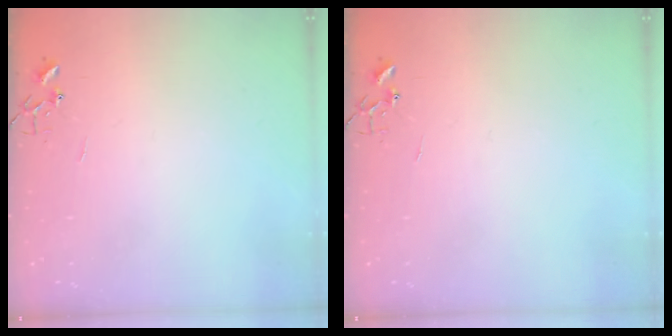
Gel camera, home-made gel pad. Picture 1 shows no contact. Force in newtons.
{"total": 0.0}